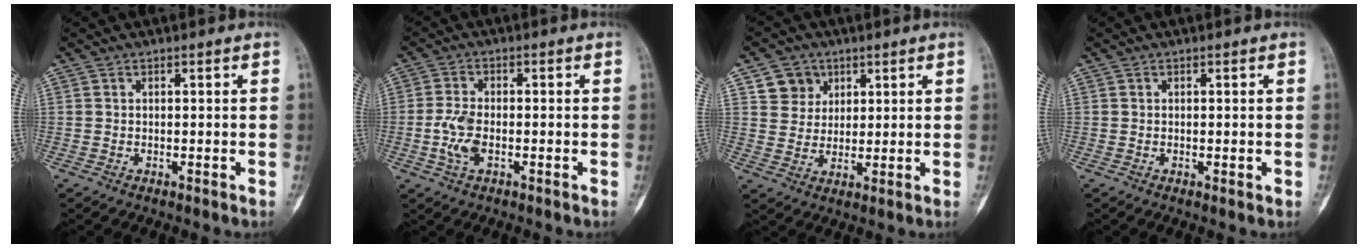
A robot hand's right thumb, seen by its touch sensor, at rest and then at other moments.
{"total": 5.5, "force": [-1.4, 2.9, 4.5], "torque": [-0.099, 0.011, -0.027]}
{"total": 6.3, "force": [3.0, 5.4, 1.1], "torque": [0.008, -0.012, 0.053]}
{"total": 0.8, "force": [-0.1, 0.3, 0.7], "torque": [-0.009, -0.002, -0.001]}